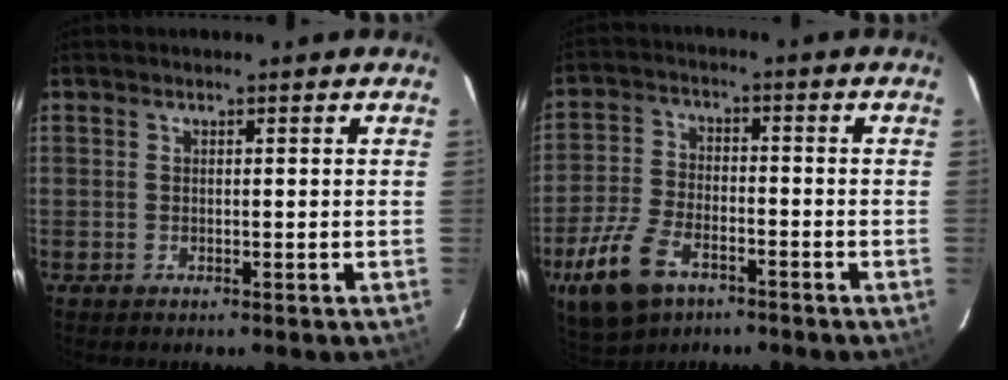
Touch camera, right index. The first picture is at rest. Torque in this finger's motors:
{"motor_torque": [0.78, -0.77, 0.47, 0.06]}